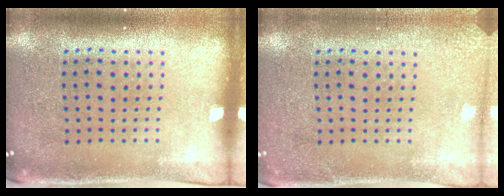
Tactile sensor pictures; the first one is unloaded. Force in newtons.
{"total": 2.0, "press": 2.0, "slide": 0.3}